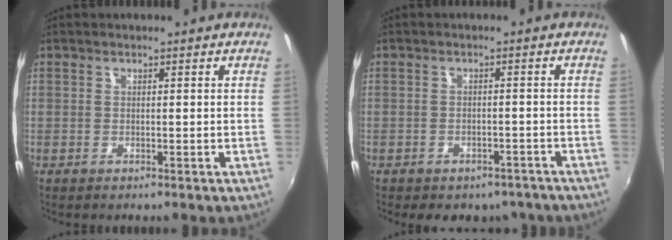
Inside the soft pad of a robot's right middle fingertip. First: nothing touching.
{"total": 8.9, "force": [-6.8, 4.8, 3.3], "torque": [-0.073, -0.007, -0.076]}